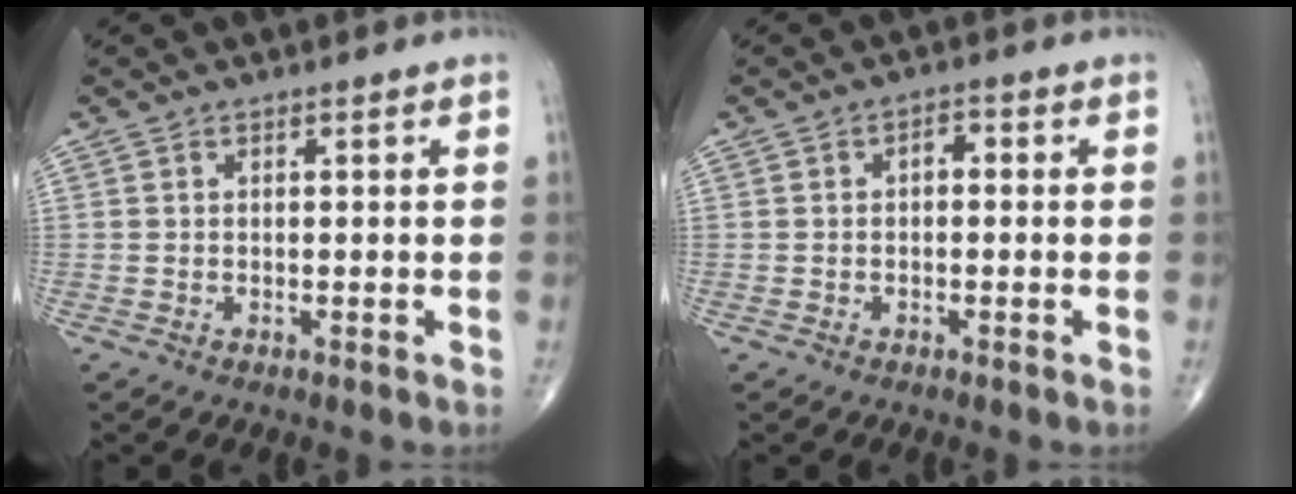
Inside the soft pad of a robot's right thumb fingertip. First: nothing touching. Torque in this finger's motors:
{"motor_torque": [0.76, 1.75, 0.10, -0.21, -0.01]}